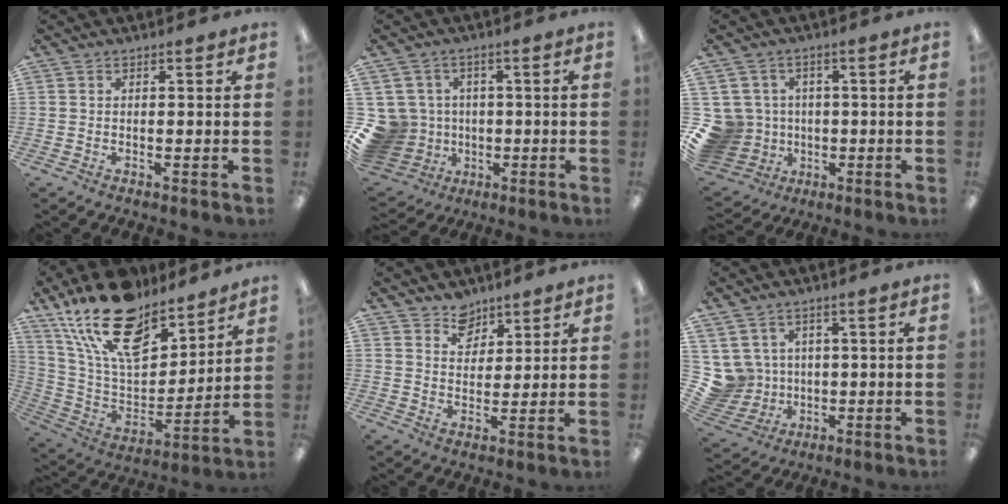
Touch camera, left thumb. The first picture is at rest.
{"total": 12.3, "force": [-1.8, 11.4, 4.3], "torque": [-0.124, 0.019, -0.024]}
{"total": 11.5, "force": [-1.6, 10.8, 3.7], "torque": [-0.116, 0.021, -0.017]}
{"total": 22.7, "force": [15.9, 10.8, 12.1], "torque": [-0.224, -0.094, 0.287]}
{"total": 6.5, "force": [5.0, 4.1, 0.5], "torque": [-0.001, -0.032, 0.090]}
{"total": 8.3, "force": [1.6, 8.0, 1.5], "torque": [-0.076, -0.007, 0.040]}